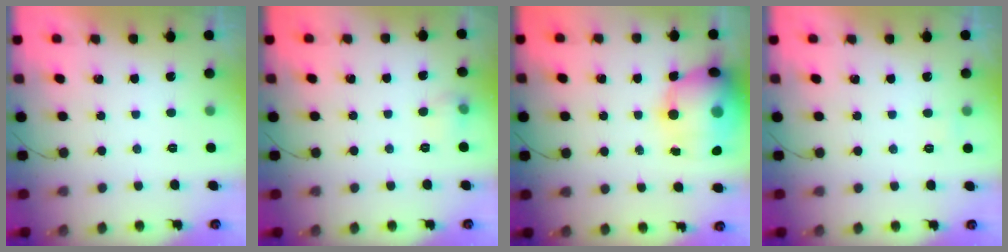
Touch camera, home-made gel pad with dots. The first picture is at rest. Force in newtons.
{"total": 6.3, "press": 4.8, "slide": 4.0}
{"total": 17.7, "press": 17.2, "slide": 4.0}
{"total": 7.0, "press": 1.7, "slide": 6.8}